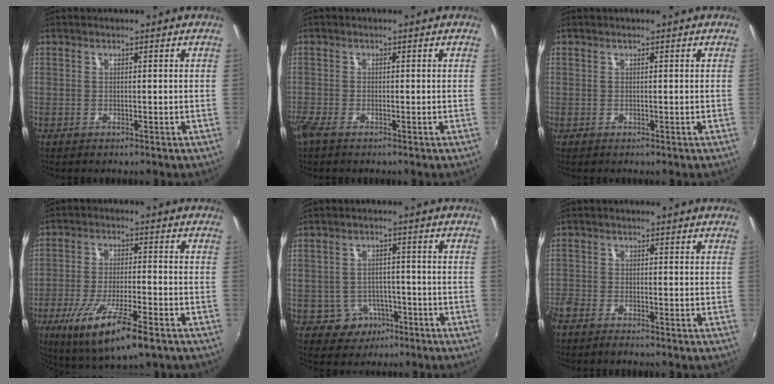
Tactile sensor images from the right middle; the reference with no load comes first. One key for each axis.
{"total": 2.5, "fx": -1.9, "fy": 0.6, "fz": 1.6, "tx": -0.040, "ty": -0.010, "tz": -0.038}
{"total": 0.0}
{"total": 14.3, "fx": -8.0, "fy": 3.1, "fz": 11.5, "tx": -0.228, "ty": -0.044, "tz": -0.142}
{"total": 5.5, "fx": -3.0, "fy": 4.6, "fz": 0.8, "tx": -0.027, "ty": 0.013, "tz": -0.035}
{"total": 4.2, "fx": -3.7, "fy": 1.1, "fz": 1.7, "tx": -0.051, "ty": -0.016, "tz": -0.073}